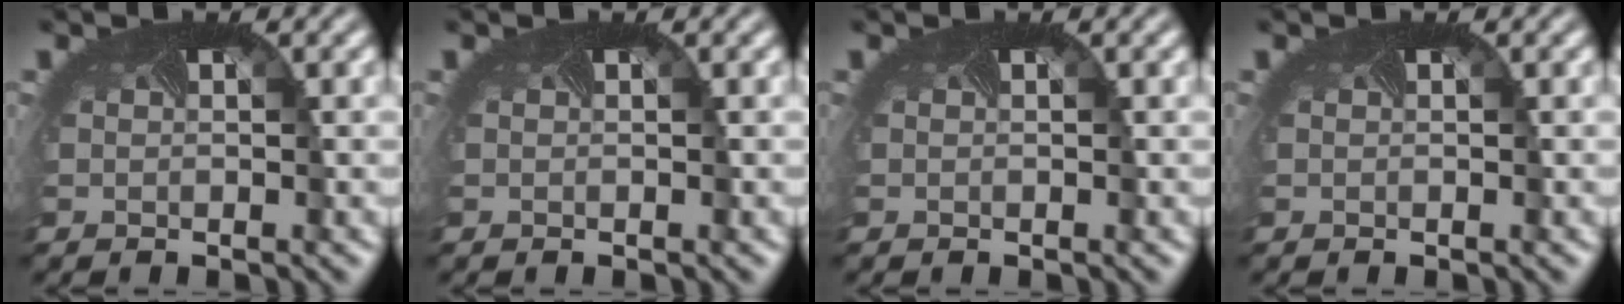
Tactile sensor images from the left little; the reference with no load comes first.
{"total": 0.0}
{"total": 0.0}
{"total": 0.0}